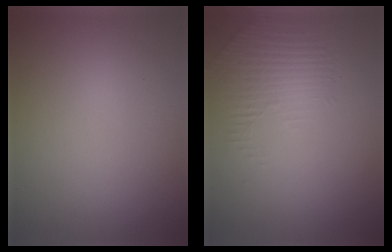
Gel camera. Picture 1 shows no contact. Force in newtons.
{"total": 1.3, "press": 0.5, "slide": 1.2}